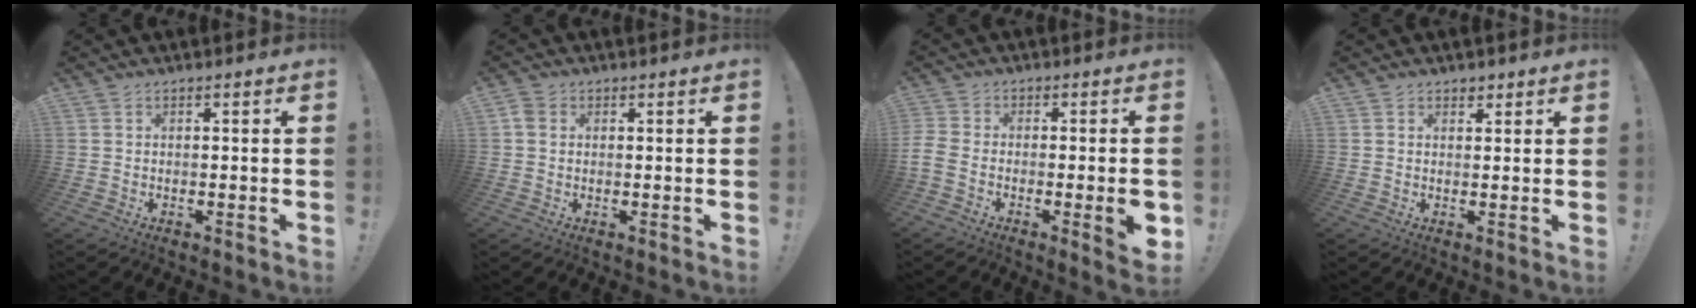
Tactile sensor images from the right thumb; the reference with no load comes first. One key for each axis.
{"total": 2.8, "fx": 0.8, "fy": 2.3, "fz": 1.5, "tx": -0.023, "ty": 0.004, "tz": 0.015}
{"total": 8.3, "fx": -2.7, "fy": 2.7, "fz": 7.4, "tx": -0.143, "ty": 0.001, "tz": -0.047}
{"total": 1.8, "fx": 1.3, "fy": 1.1, "fz": 0.4, "tx": 0.001, "ty": -0.006, "tz": 0.023}